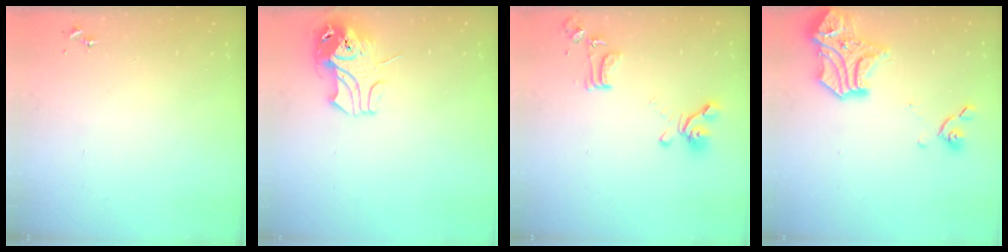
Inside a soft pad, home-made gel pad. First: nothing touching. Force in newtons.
{"total": 10.1, "press": 10.0, "slide": 1.3}
{"total": 12.6, "press": 12.5, "slide": 1.0}
{"total": 18.6, "press": 18.5, "slide": 1.4}